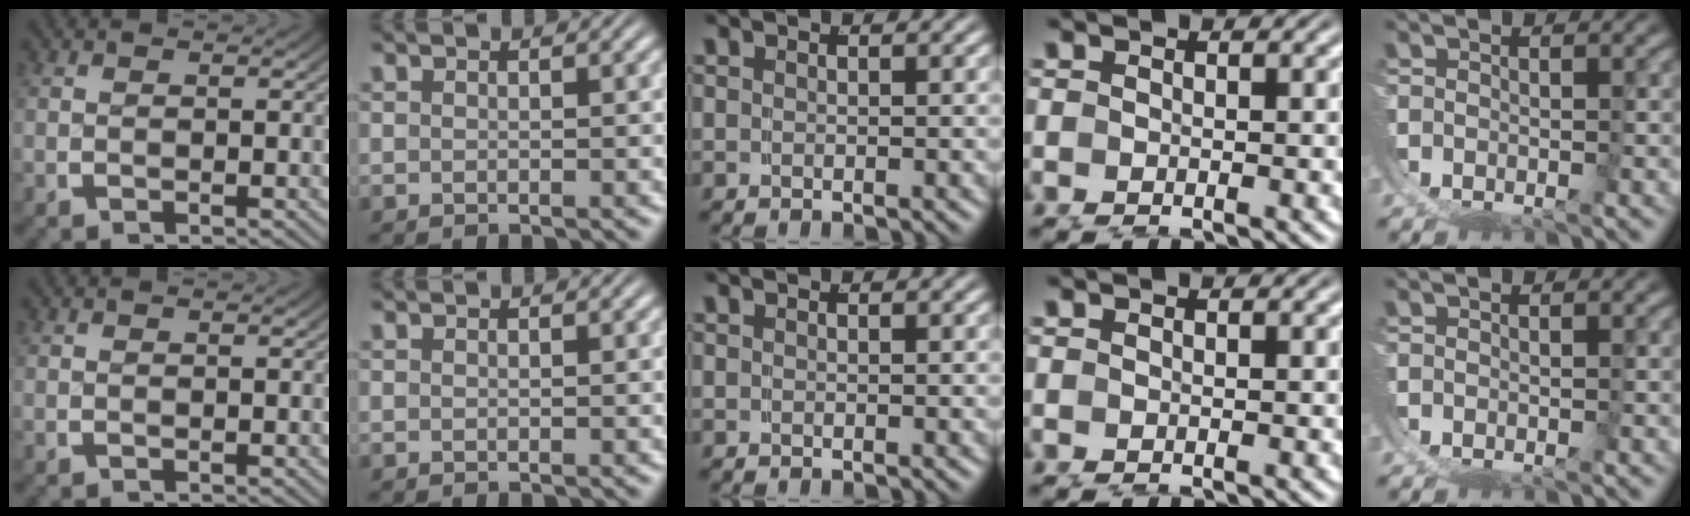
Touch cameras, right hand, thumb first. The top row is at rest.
{}